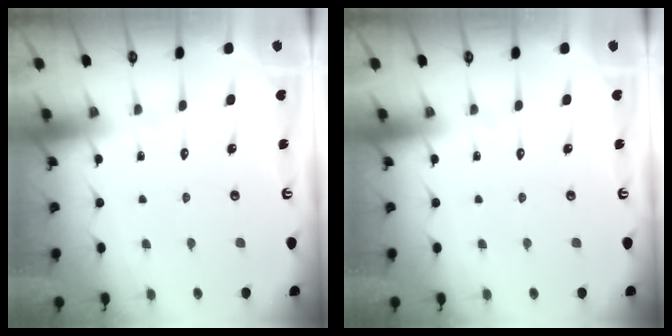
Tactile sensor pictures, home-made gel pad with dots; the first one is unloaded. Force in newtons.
{"total": 0.0}